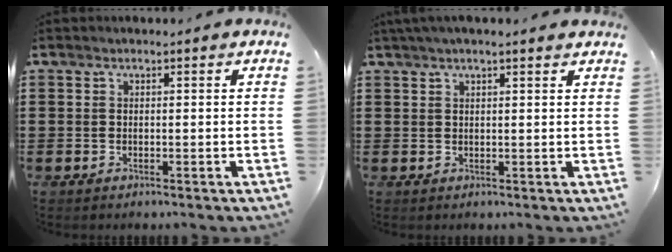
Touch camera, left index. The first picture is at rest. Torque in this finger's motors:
{"motor_torque": [2.13, 0.00, 0.36, 0.21]}